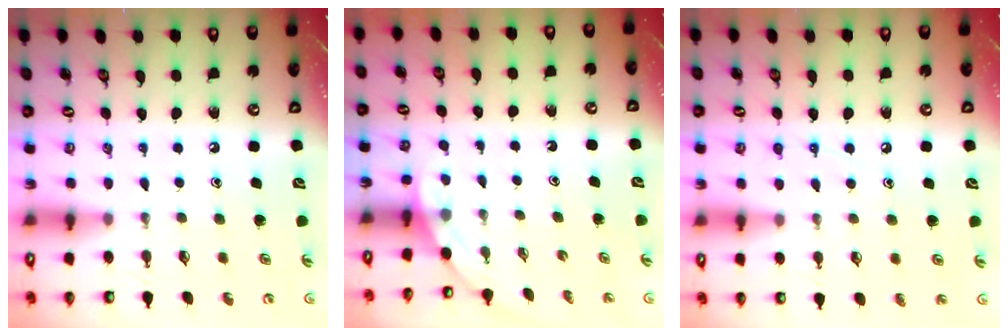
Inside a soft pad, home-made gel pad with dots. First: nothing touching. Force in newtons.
{"total": 1.7, "press": 1.7, "slide": 0.0}
{"total": 6.1, "press": 6.1, "slide": 0.7}